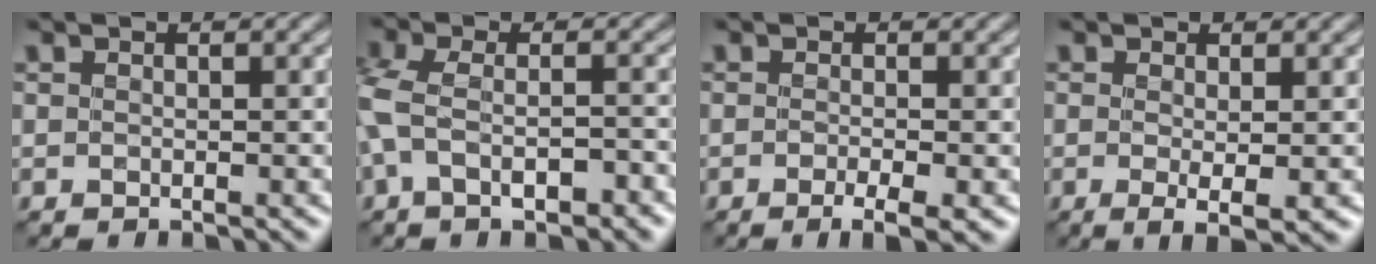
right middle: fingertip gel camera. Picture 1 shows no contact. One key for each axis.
{"total": 5.2, "fx": -1.8, "fy": 2.7, "fz": 4.1, "tx": -0.092, "ty": 0.002, "tz": -0.043}
{"total": 2.7, "fx": -1.2, "fy": 0.6, "fz": 2.4, "tx": -0.044, "ty": -0.002, "tz": -0.021}
{"total": 2.5, "fx": -0.2, "fy": 0.5, "fz": 2.4, "tx": -0.046, "ty": -0.008, "tz": -0.003}